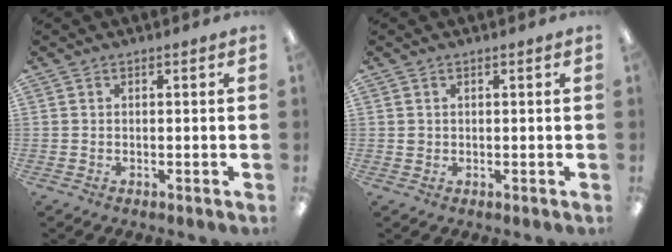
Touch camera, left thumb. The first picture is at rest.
{"total": 1.1, "force": [0.4, 1.0, 0.3], "torque": [-0.007, 0.005, 0.006]}